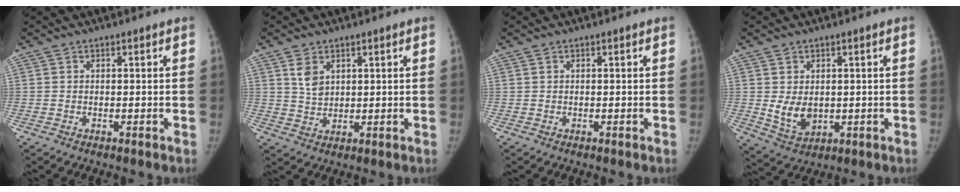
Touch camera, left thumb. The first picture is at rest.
{"total": 4.1, "force": [2.0, 2.7, 2.3], "torque": [-0.032, -0.015, 0.046]}
{"total": 0.0}
{"total": 5.6, "force": [0.1, 4.1, 3.8], "torque": [-0.053, -0.024, 0.019]}